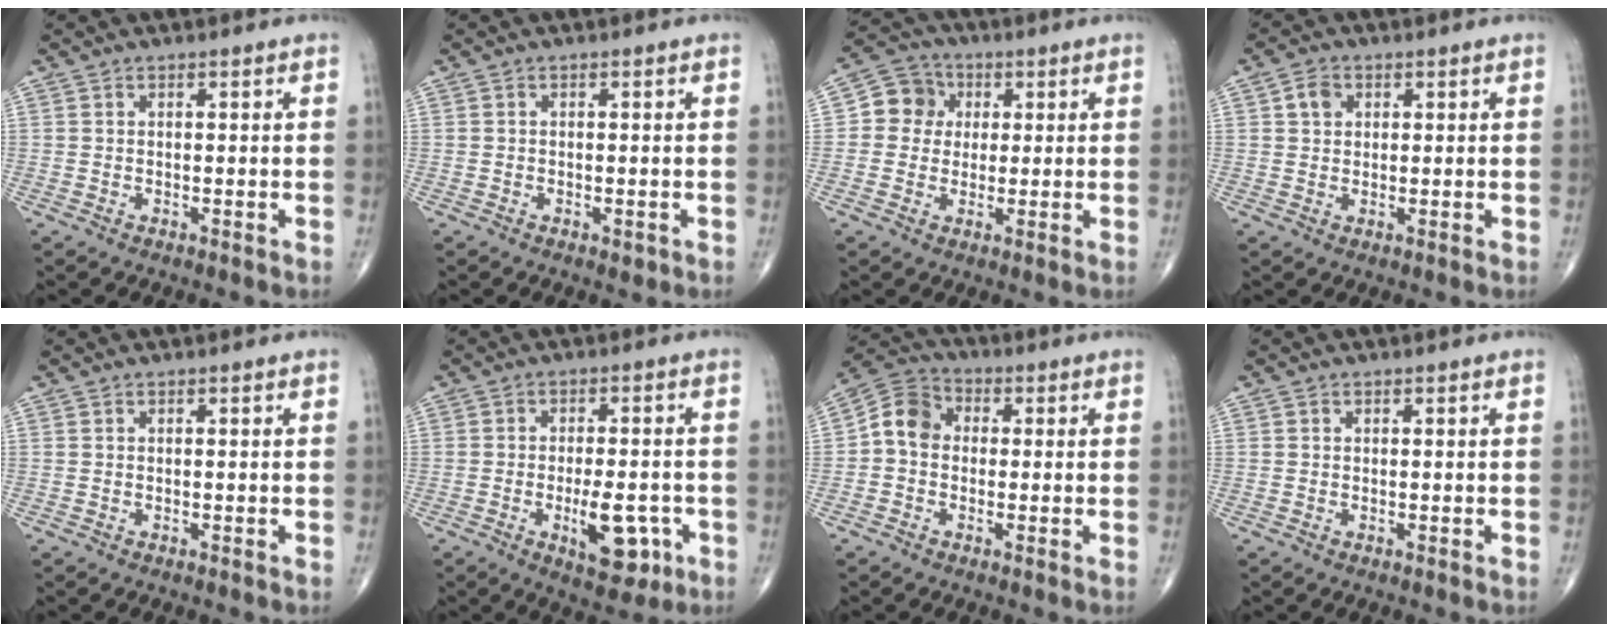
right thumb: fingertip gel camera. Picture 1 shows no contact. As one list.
[{"total": 1.1, "force": [-0.5, 0.6, 0.8], "torque": [-0.010, -0.002, -0.005]}, {"total": 7.1, "force": [1.0, 6.6, 2.5], "torque": [-0.015, 0.010, 0.006]}, {"total": 3.2, "force": [1.0, 2.5, 1.6], "torque": [-0.016, -0.001, 0.017]}, {"total": 0.0}, {"total": 9.3, "force": [-3.2, 4.1, 7.7], "torque": [-0.100, 0.005, -0.038]}, {"total": 7.3, "force": [-0.2, 6.0, 4.1], "torque": [-0.060, 0.027, -0.020]}, {"total": 0.0}]